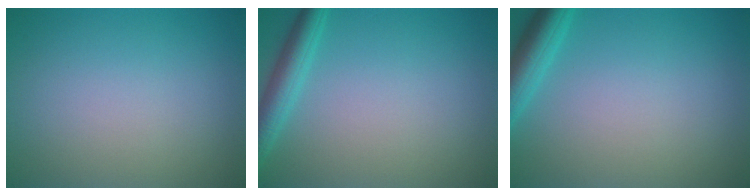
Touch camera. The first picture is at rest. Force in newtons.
{"total": 3.0, "press": 3.0, "slide": 0.2}
{"total": 3.5, "press": 3.5, "slide": 0.2}